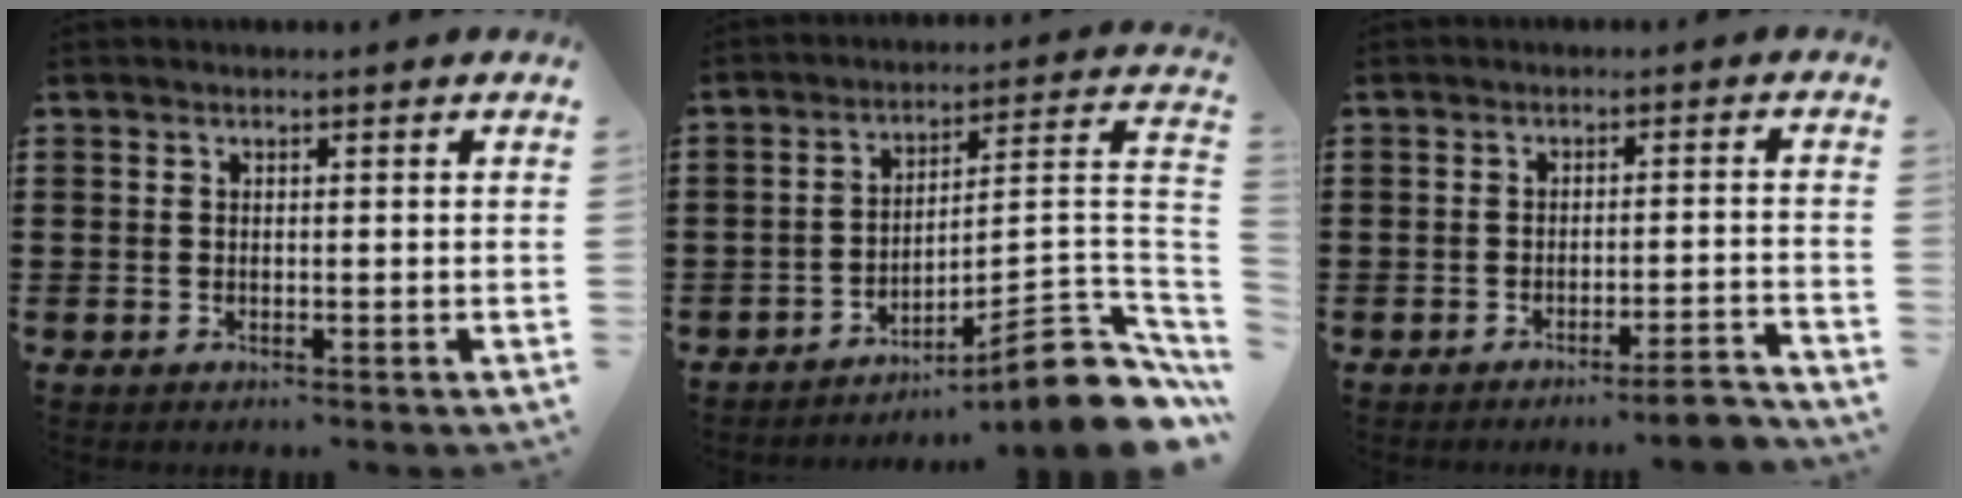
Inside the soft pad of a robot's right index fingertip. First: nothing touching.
{"total": 10.4, "force": [-6.8, 1.2, 7.7], "torque": [-0.099, 0.001, -0.129]}
{"total": 3.7, "force": [-3.2, -0.2, 1.9], "torque": [-0.031, -0.008, -0.060]}